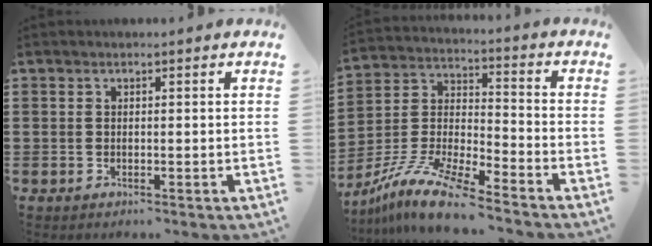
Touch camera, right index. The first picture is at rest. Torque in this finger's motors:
{"motor_torque": [0.84, 1.30, 0.03, -0.07]}